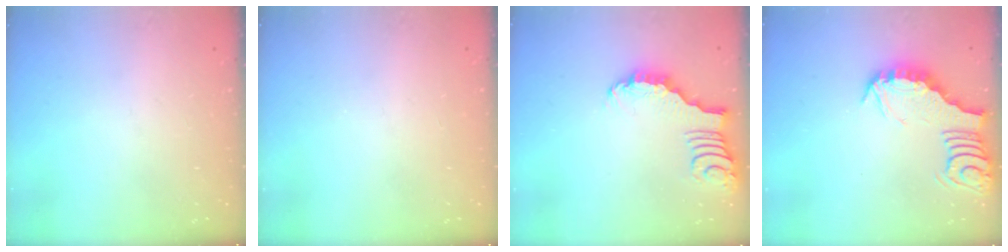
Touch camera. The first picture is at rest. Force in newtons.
{"total": 1.9, "press": 1.7, "slide": 0.8}
{"total": 2.6, "press": 2.6, "slide": 0.3}
{"total": 3.4, "press": 3.3, "slide": 0.4}